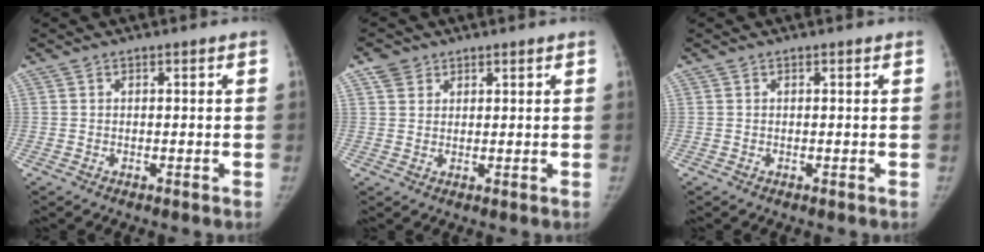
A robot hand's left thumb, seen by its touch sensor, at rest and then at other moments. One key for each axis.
{"total": 3.1, "fx": 1.9, "fy": 2.3, "fz": 0.6, "tx": 0.002, "ty": -0.006, "tz": 0.032}
{"total": 0.0}